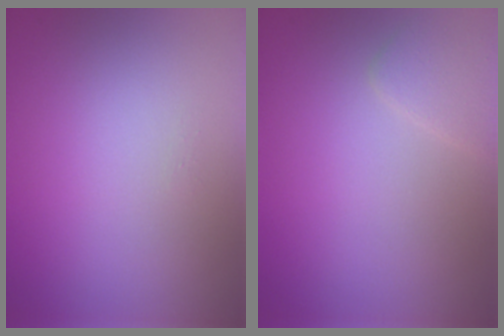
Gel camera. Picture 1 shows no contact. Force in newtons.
{"total": 1.4, "press": 1.4, "slide": 0.1}